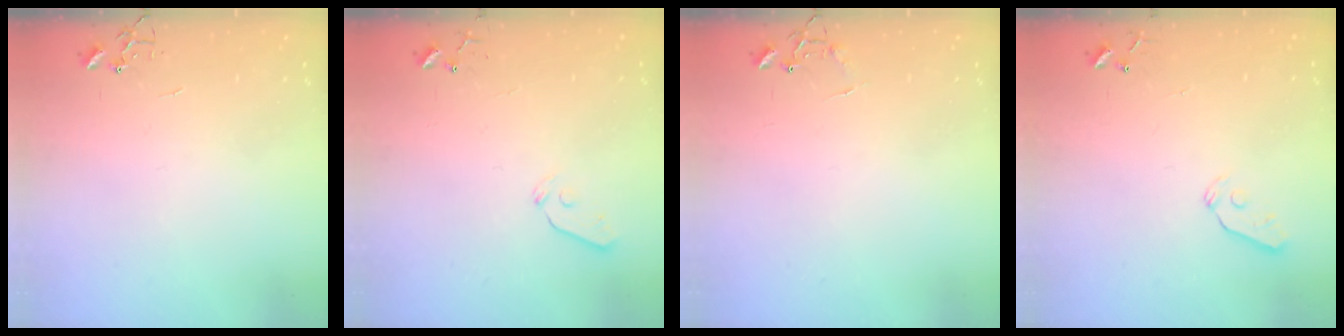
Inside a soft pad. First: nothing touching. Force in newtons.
{"total": 4.4, "press": 4.3, "slide": 0.6}
{"total": 6.4, "press": 6.4, "slide": 0.4}
{"total": 5.2, "press": 5.2, "slide": 0.6}